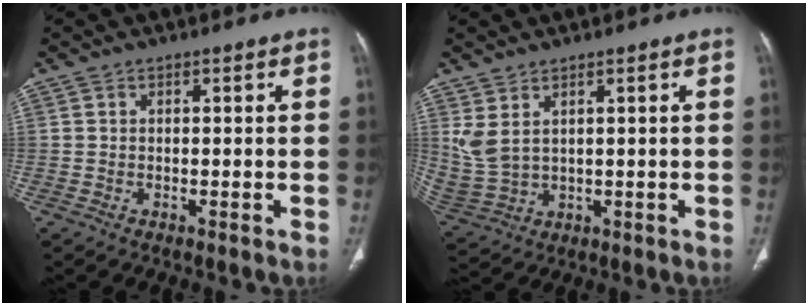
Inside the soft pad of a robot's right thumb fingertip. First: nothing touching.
{"total": 6.6, "force": [2.7, 3.7, 4.8], "torque": [-0.113, -0.011, 0.073]}